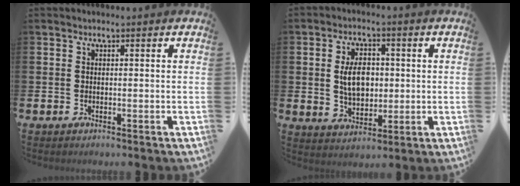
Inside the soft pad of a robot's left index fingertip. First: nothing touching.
{"total": 6.0, "force": [0.8, 3.9, 4.5], "torque": [-0.073, 0.007, 0.006]}